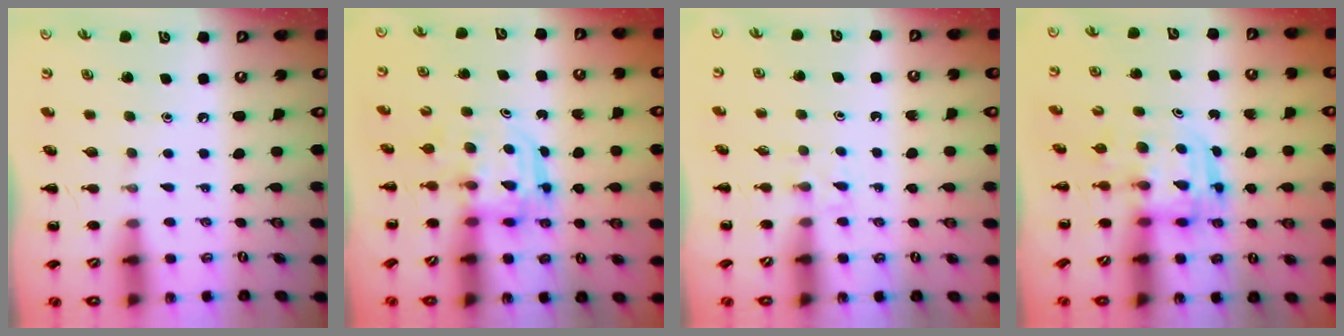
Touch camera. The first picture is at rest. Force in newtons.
{"total": 3.2, "press": 3.2, "slide": 0.2}
{"total": 2.2, "press": 2.0, "slide": 1.0}
{"total": 3.0, "press": 3.0, "slide": 0.3}